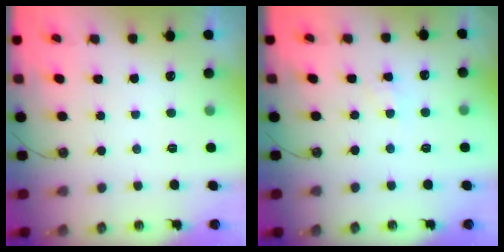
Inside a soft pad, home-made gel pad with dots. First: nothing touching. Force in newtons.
{"total": 2.7, "press": 2.7, "slide": 0.4}